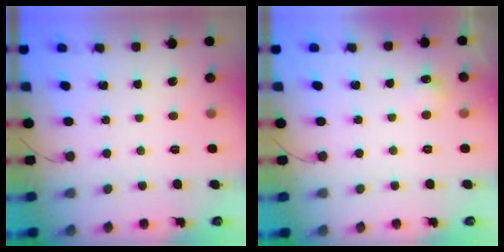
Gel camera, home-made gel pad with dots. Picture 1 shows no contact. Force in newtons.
{"total": 4.8, "press": 4.7, "slide": 1.1}